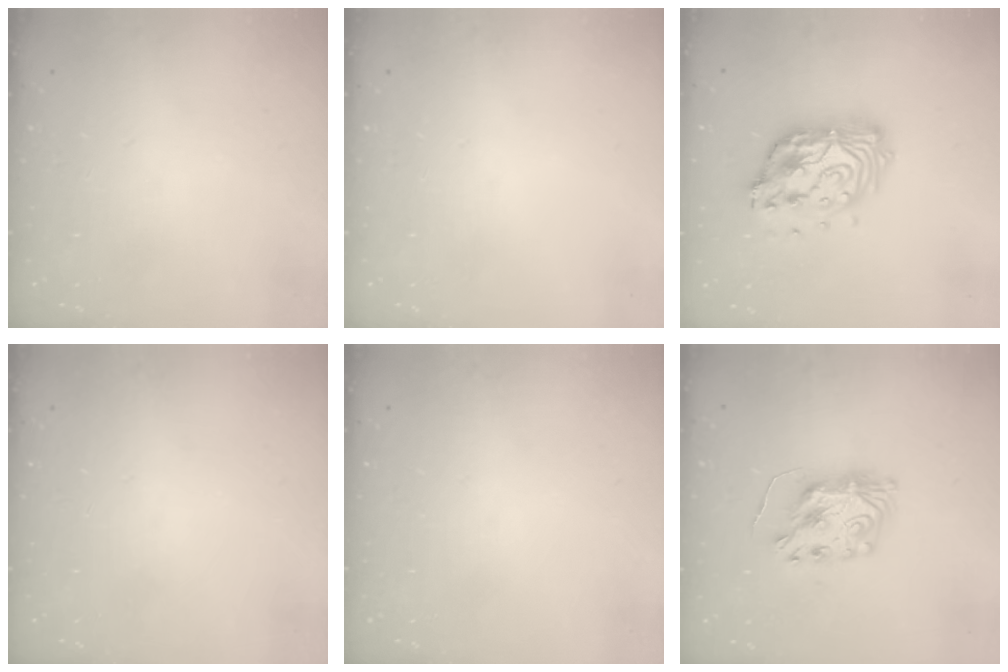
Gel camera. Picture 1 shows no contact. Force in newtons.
{"total": 0.0}
{"total": 15.5, "press": 15.5, "slide": 1.3}
{"total": 0.0}
{"total": 0.0}
{"total": 9.4, "press": 9.4, "slide": 0.9}